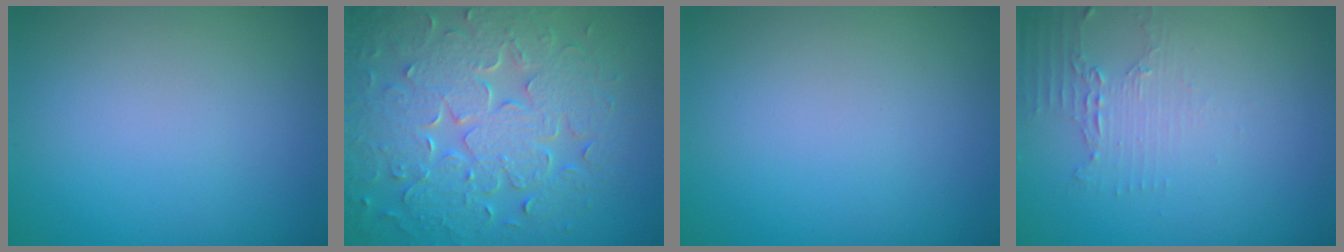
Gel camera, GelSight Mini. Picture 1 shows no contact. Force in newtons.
{"total": 8.4, "press": 6.1, "slide": 5.8}
{"total": 0.0}
{"total": 2.0, "press": 1.5, "slide": 1.3}